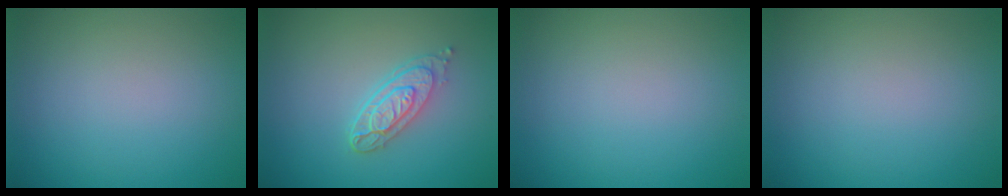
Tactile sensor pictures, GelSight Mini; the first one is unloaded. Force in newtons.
{"total": 3.7, "press": 3.0, "slide": 2.2}
{"total": 0.0}
{"total": 0.0}